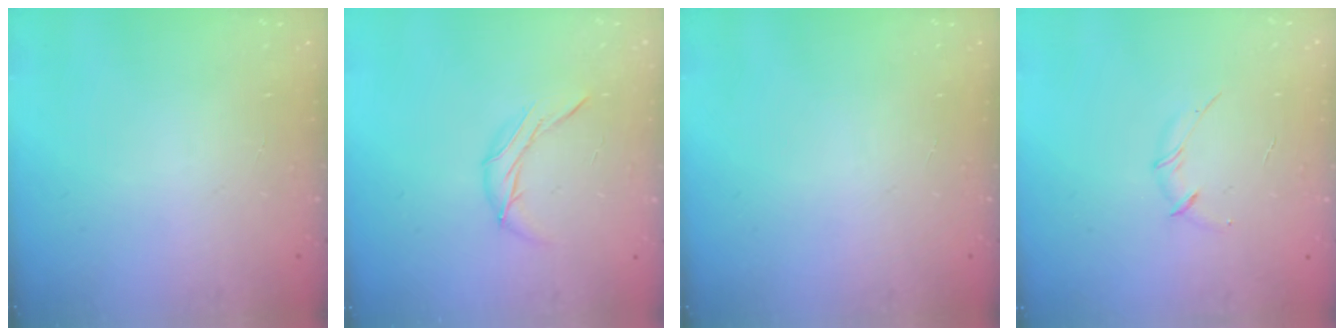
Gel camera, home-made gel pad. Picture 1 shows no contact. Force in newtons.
{"total": 6.3, "press": 6.3, "slide": 0.4}
{"total": 0.0}
{"total": 3.4, "press": 3.3, "slide": 0.8}